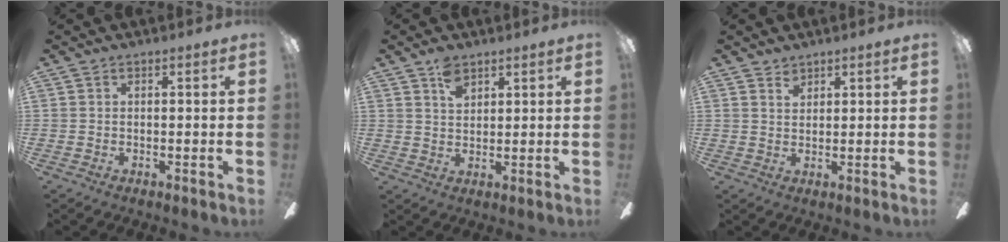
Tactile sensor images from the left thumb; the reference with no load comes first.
{"total": 4.5, "force": [2.9, 2.5, 2.3], "torque": [-0.036, -0.004, 0.051]}
{"total": 2.5, "force": [2.0, 1.3, 0.8], "torque": [-0.002, -0.009, 0.036]}